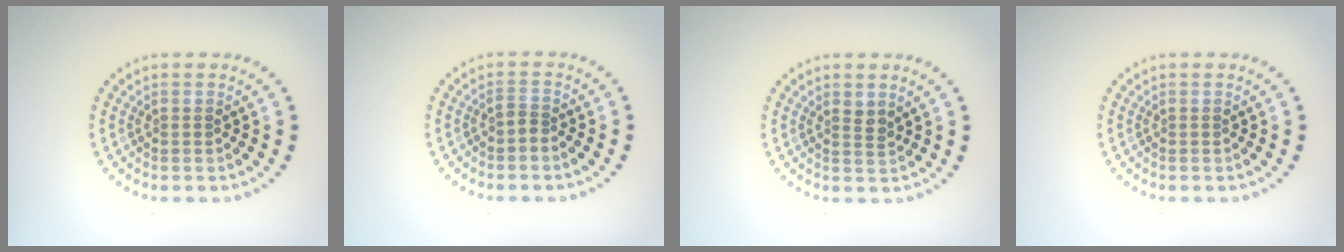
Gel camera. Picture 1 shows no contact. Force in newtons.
{"total": 0.9, "press": 0.5, "slide": 0.7}
{"total": 1.0, "press": 0.8, "slide": 0.7}
{"total": 0.0}